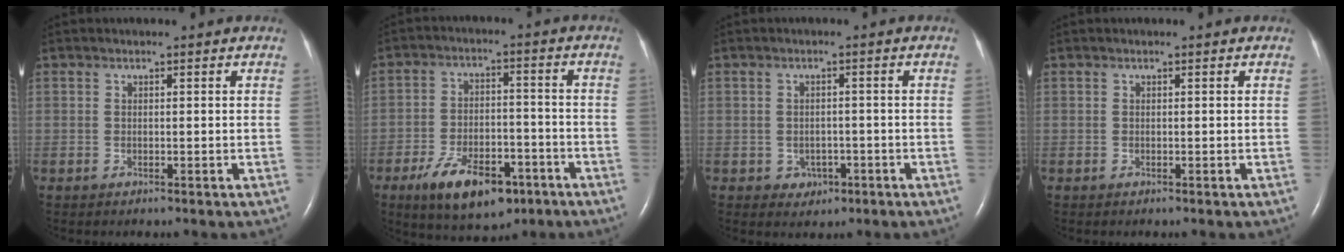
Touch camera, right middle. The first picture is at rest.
{"total": 11.9, "force": [-6.9, 5.4, 8.1], "torque": [-0.141, -0.005, -0.106]}
{"total": 2.7, "force": [-1.2, 2.2, 0.9], "torque": [-0.012, 0.007, -0.007]}
{"total": 0.0}